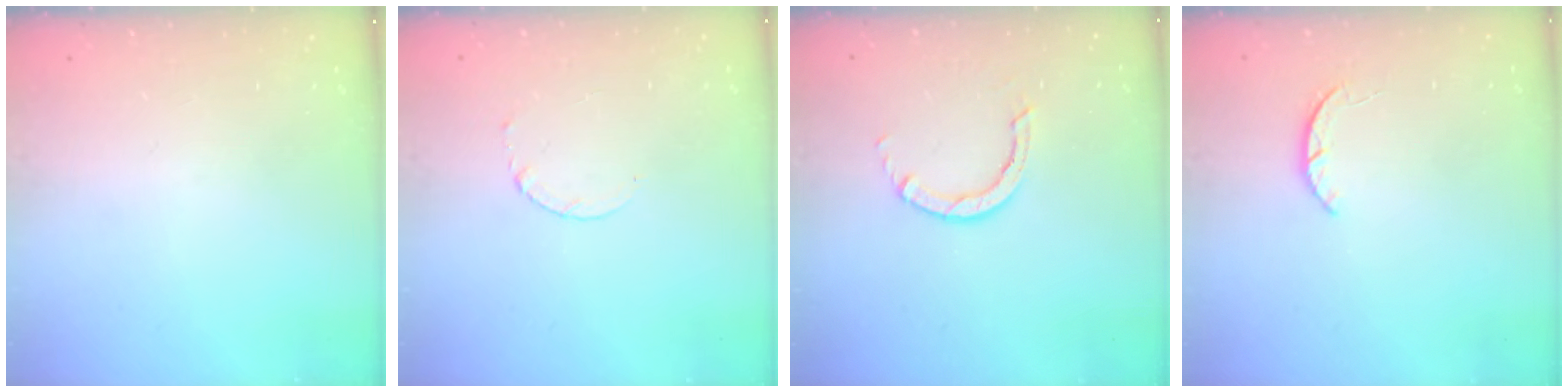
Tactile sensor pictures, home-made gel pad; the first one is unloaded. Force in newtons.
{"total": 2.6, "press": 2.6, "slide": 0.3}
{"total": 2.8, "press": 2.8, "slide": 0.2}
{"total": 1.9, "press": 1.9, "slide": 0.3}